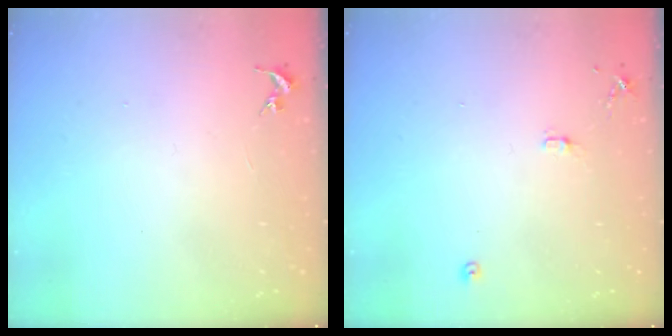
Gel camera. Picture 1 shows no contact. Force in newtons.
{"total": 7.9, "press": 7.9, "slide": 0.7}